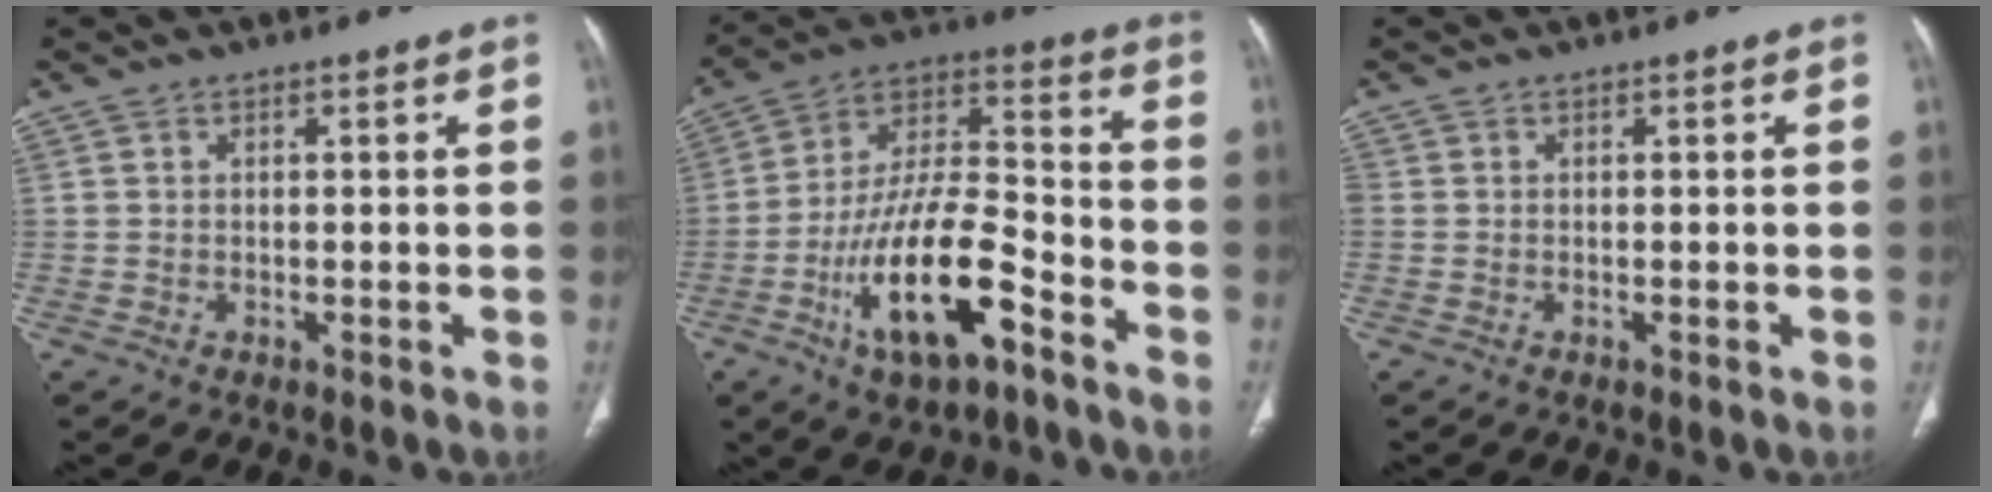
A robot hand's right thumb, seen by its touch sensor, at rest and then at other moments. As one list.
[{"total": 19.1, "force": [-9.1, 7.4, 15.1], "torque": [-0.270, 0.064, -0.157]}, {"total": 0.6, "force": [-0.2, 0.3, 0.5], "torque": [-0.020, -0.002, -0.007]}]